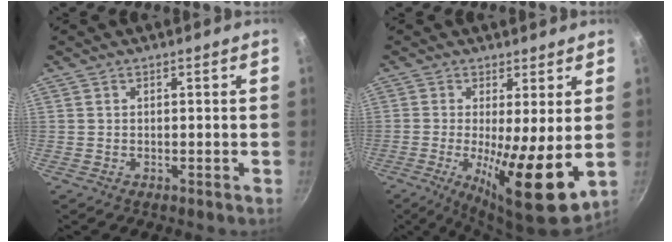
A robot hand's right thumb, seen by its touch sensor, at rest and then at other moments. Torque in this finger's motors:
{"motor_torque": [-0.11, 1.02, 0.21, -0.21, 0.25]}